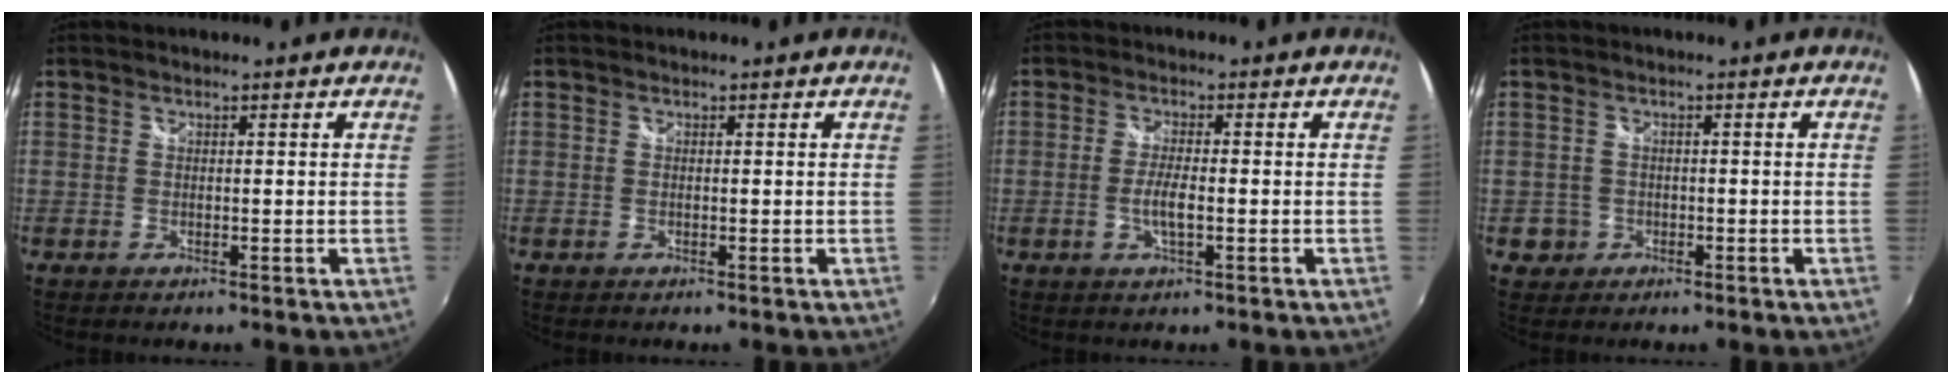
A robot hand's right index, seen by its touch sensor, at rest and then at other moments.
{"total": 0.0}
{"total": 3.6, "force": [-1.1, 0.6, 3.3], "torque": [-0.068, -0.003, -0.021]}
{"total": 3.1, "force": [-0.9, 2.9, 0.2], "torque": [-0.009, 0.008, -0.011]}